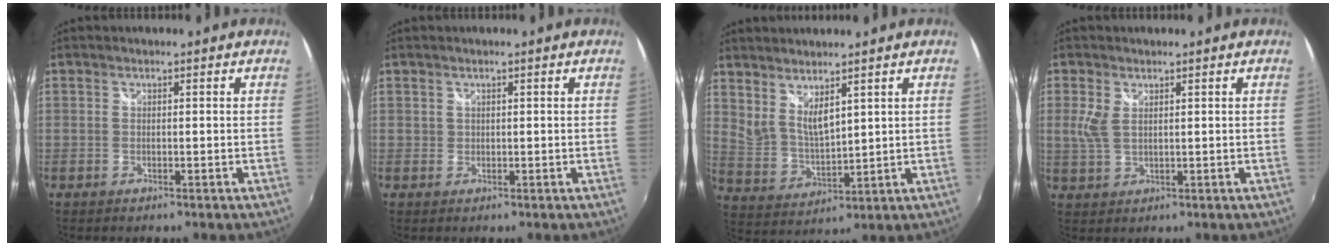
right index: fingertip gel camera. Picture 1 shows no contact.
{"total": 0.7, "force": [0.5, 0.5, 0.1], "torque": [-0.001, 0.001, 0.008]}
{"total": 7.3, "force": [4.7, 2.6, 5.0], "torque": [-0.090, -0.014, 0.099]}
{"total": 3.6, "force": [1.2, 2.1, 2.6], "torque": [-0.058, 0.000, 0.026]}